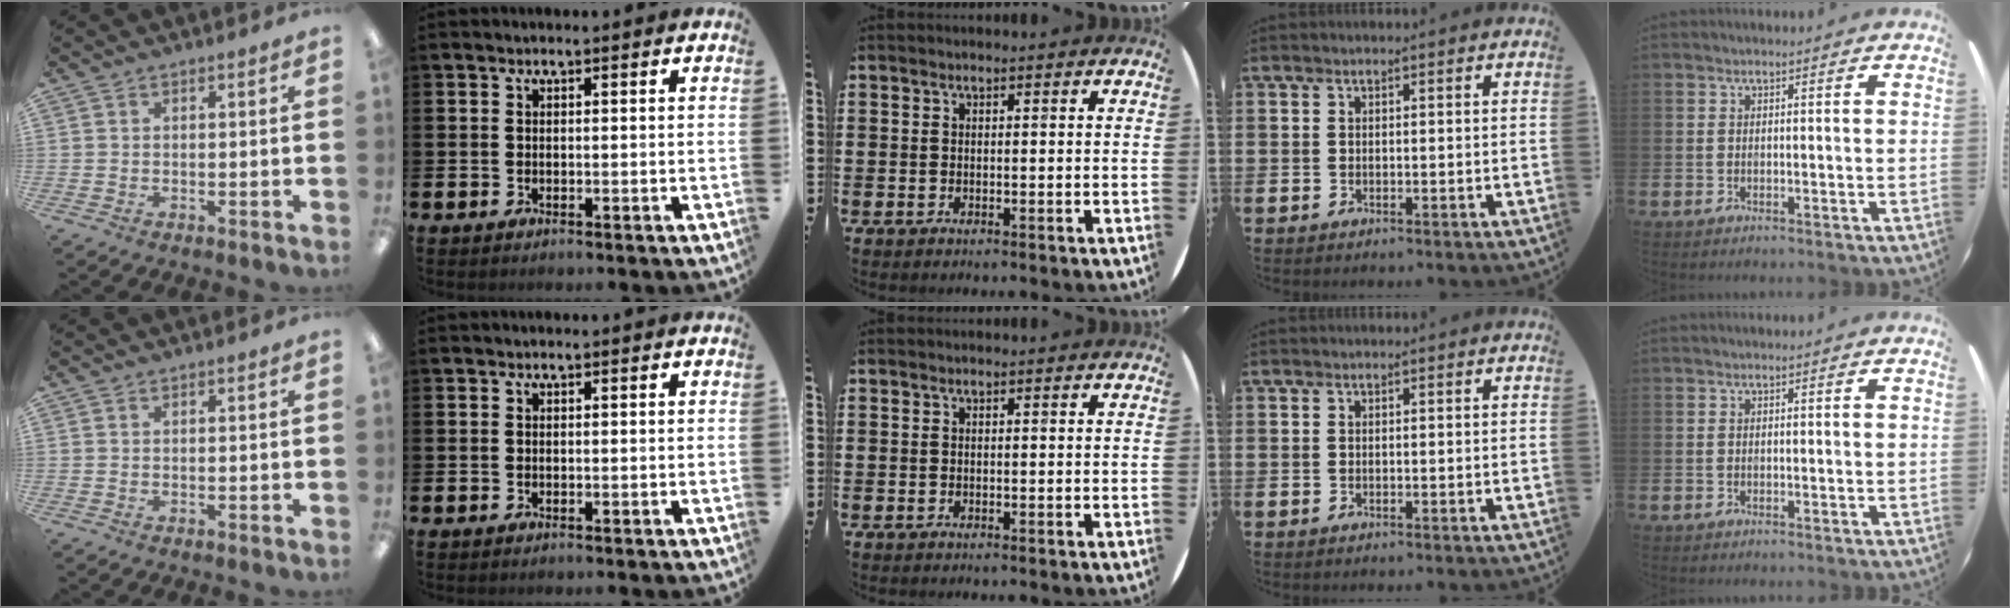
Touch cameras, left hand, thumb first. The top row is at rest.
{}